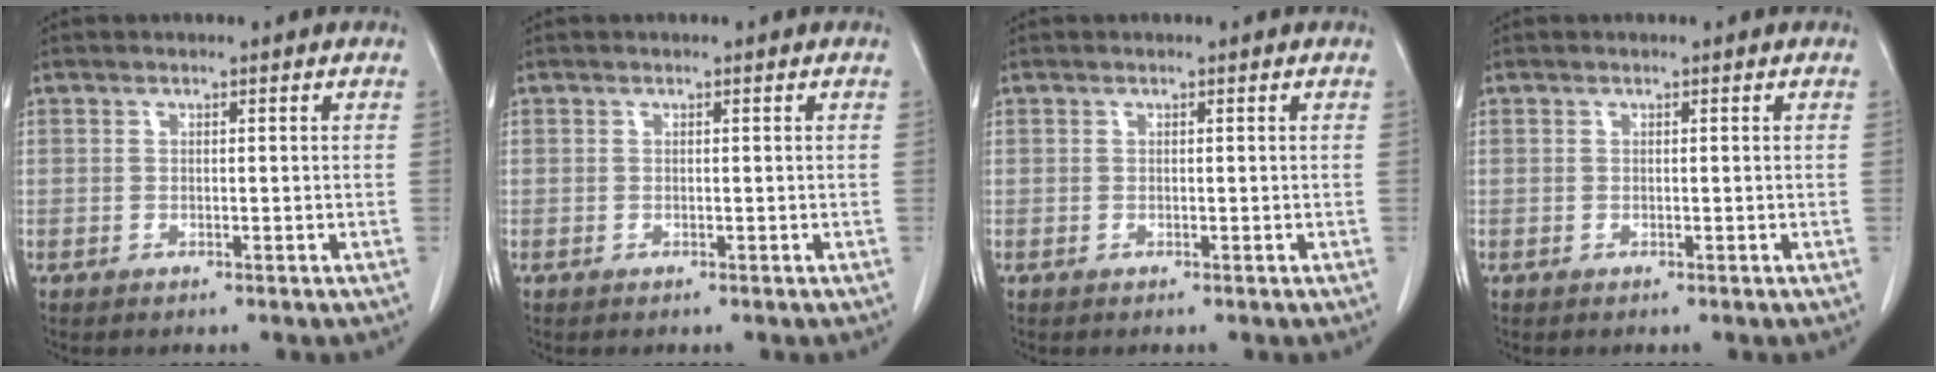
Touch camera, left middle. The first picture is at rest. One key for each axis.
{"total": 0.0}
{"total": 0.0}
{"total": 0.0}